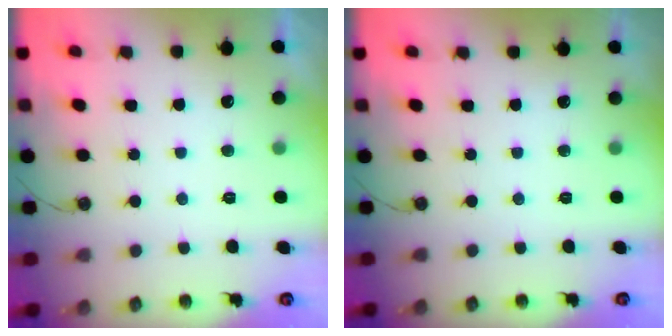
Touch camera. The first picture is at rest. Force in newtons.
{"total": 0.0}